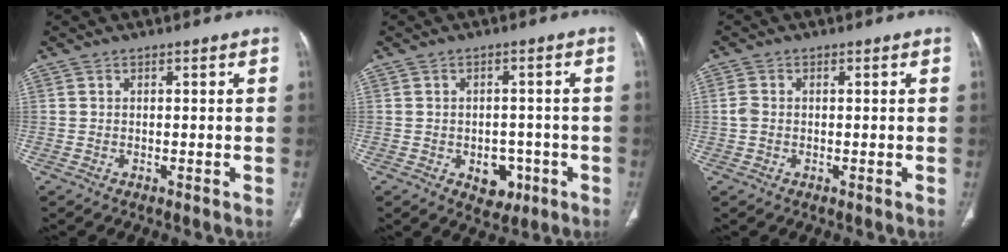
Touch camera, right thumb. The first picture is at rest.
{"total": 4.2, "force": [-1.6, 3.0, 2.5], "torque": [-0.014, 0.006, -0.015]}
{"total": 1.9, "force": [-0.1, 1.5, 1.2], "torque": [-0.033, 0.003, -0.003]}